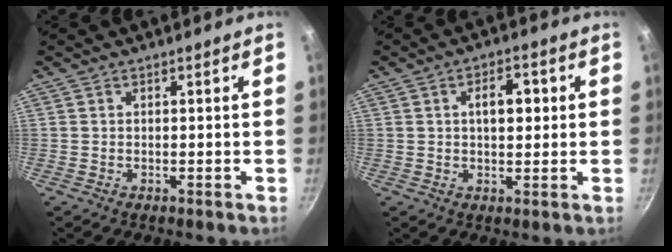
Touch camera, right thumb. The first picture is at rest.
{"total": 5.9, "force": [1.0, 3.2, 4.8], "torque": [-0.052, 0.005, 0.011]}